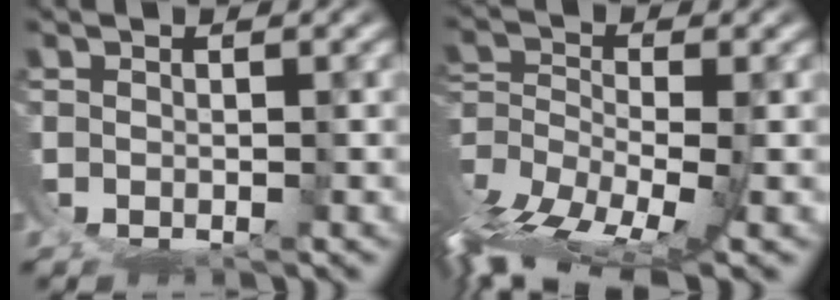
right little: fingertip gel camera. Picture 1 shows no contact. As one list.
[{"total": 9.3, "force": [-5.8, 4.0, 6.2], "torque": [-0.146, -0.054, -0.073]}]